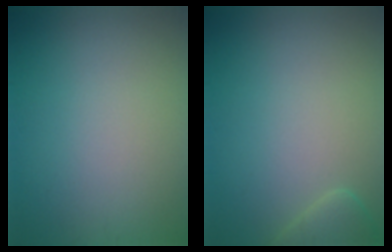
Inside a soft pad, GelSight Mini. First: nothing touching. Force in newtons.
{"total": 1.6, "press": 1.6, "slide": 0.2}